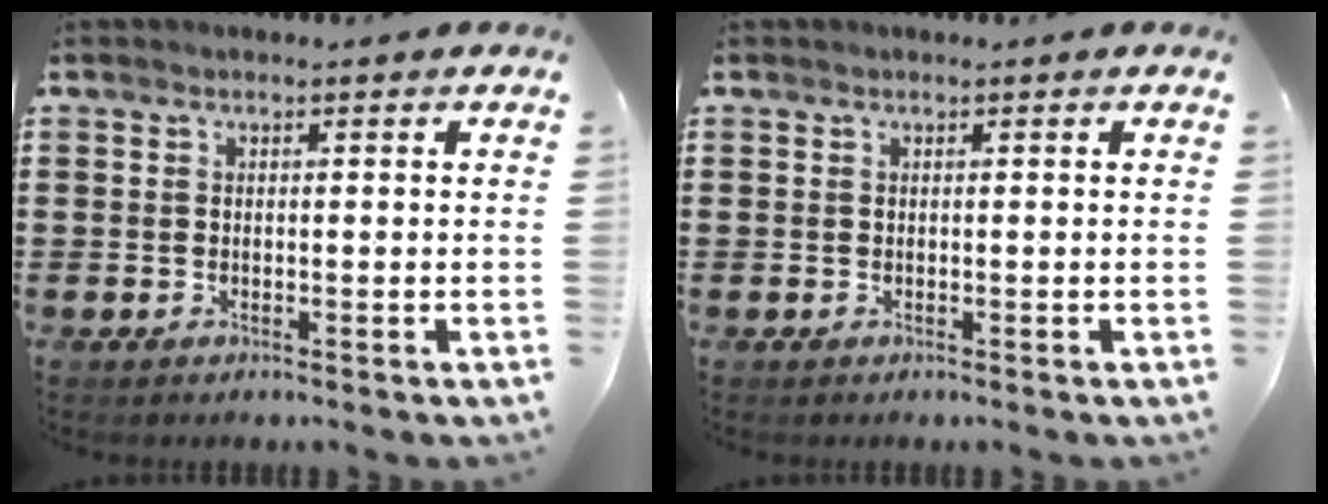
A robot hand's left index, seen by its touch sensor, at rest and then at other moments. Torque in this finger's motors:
{"motor_torque": [0.18, 1.02, 0.00, 0.00]}